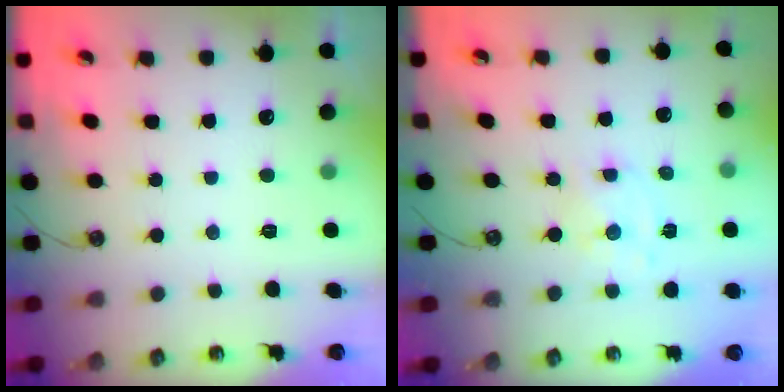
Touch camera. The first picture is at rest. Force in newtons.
{"total": 2.4, "press": 2.3, "slide": 0.5}